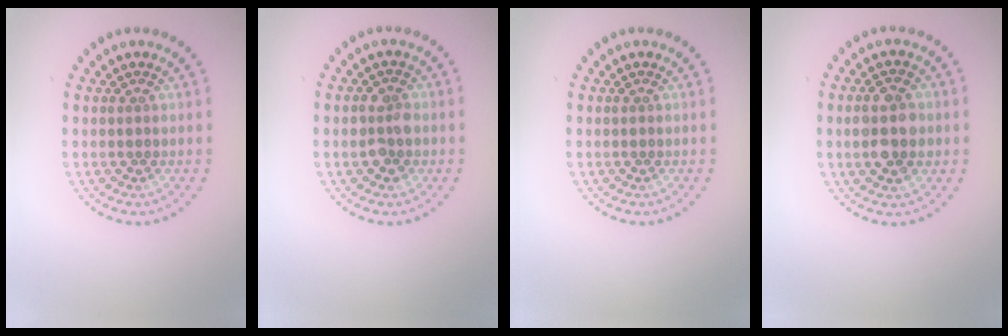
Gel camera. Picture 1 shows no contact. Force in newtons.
{"total": 2.4, "press": 2.4, "slide": 0.5}
{"total": 0.0}
{"total": 4.5, "press": 4.5, "slide": 0.2}